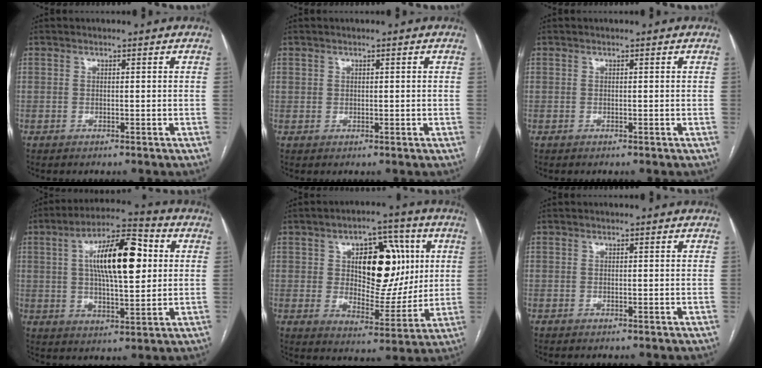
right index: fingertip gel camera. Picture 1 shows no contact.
{"total": 1.0, "force": [0.4, 0.9, 0.1], "torque": [0.008, 0.002, 0.006]}
{"total": 0.0}
{"total": 14.0, "force": [2.8, 4.2, 13.0], "torque": [-0.226, 0.026, 0.041]}
{"total": 15.0, "force": [3.6, 8.1, 12.1], "torque": [-0.175, 0.022, 0.066]}
{"total": 0.0}